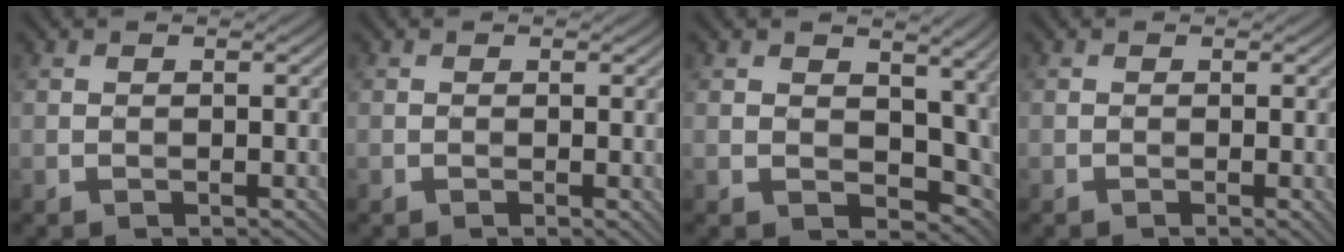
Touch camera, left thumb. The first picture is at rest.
{"total": 0.7, "force": [-0.1, 0.1, 0.7], "torque": [-0.011, -0.005, -0.003]}
{"total": 9.0, "force": [0.5, 6.0, 6.7], "torque": [-0.103, -0.015, 0.011]}
{"total": 1.3, "force": [-0.4, 0.2, 1.3], "torque": [-0.020, -0.003, -0.007]}